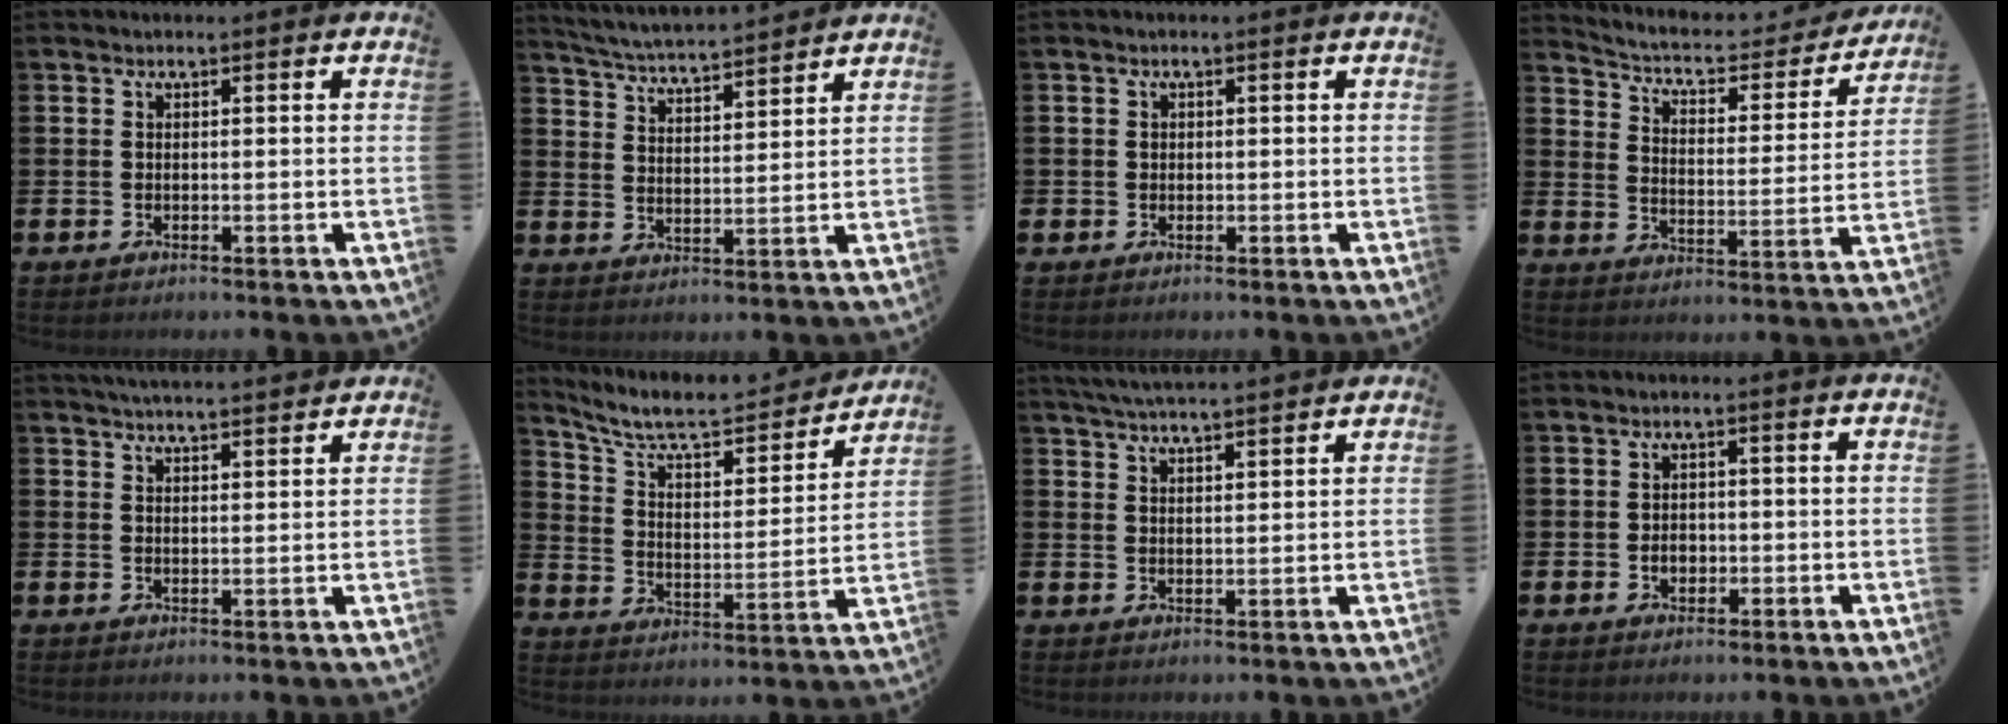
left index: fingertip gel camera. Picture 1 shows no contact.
{"total": 5.0, "force": [5.0, 0.0, 0.6], "torque": [-0.036, -0.035, 0.087]}
{"total": 0.8, "force": [0.2, 0.8, 0.1], "torque": [0.010, 0.000, -0.001]}
{"total": 5.3, "force": [4.7, 1.8, 1.6], "torque": [-0.054, -0.037, 0.070]}
{"total": 3.7, "force": [3.7, -0.3, 0.2], "torque": [-0.013, -0.017, 0.067]}
{"total": 8.7, "force": [7.5, 2.6, 3.6], "torque": [-0.100, -0.049, 0.127]}
{"total": 4.5, "force": [4.4, -0.2, 0.8], "torque": [-0.028, -0.020, 0.080]}
{"total": 2.1, "force": [-0.3, 1.7, 1.2], "torque": [-0.003, -0.002, -0.014]}